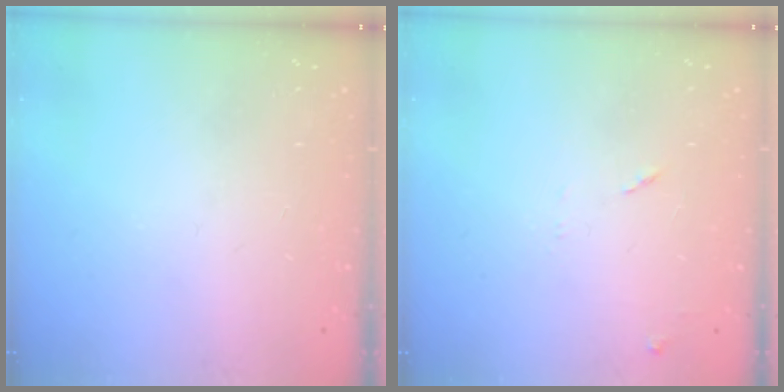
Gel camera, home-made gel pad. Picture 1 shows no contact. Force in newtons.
{"total": 5.7, "press": 5.7, "slide": 0.7}